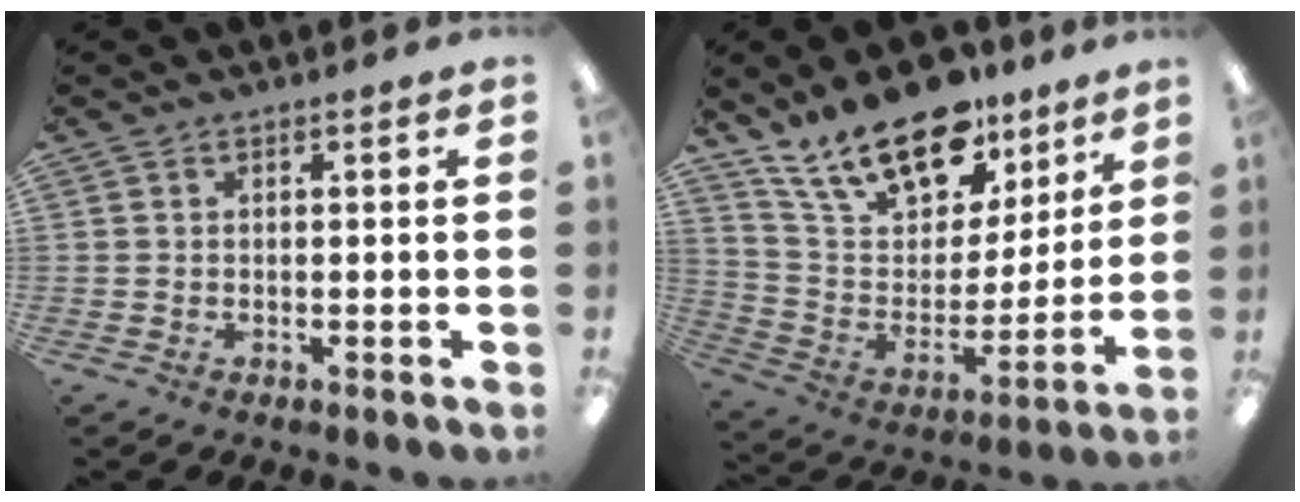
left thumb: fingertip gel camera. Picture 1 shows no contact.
{"total": 21.1, "force": [15.5, 10.2, 10.0], "torque": [-0.188, -0.086, 0.280]}